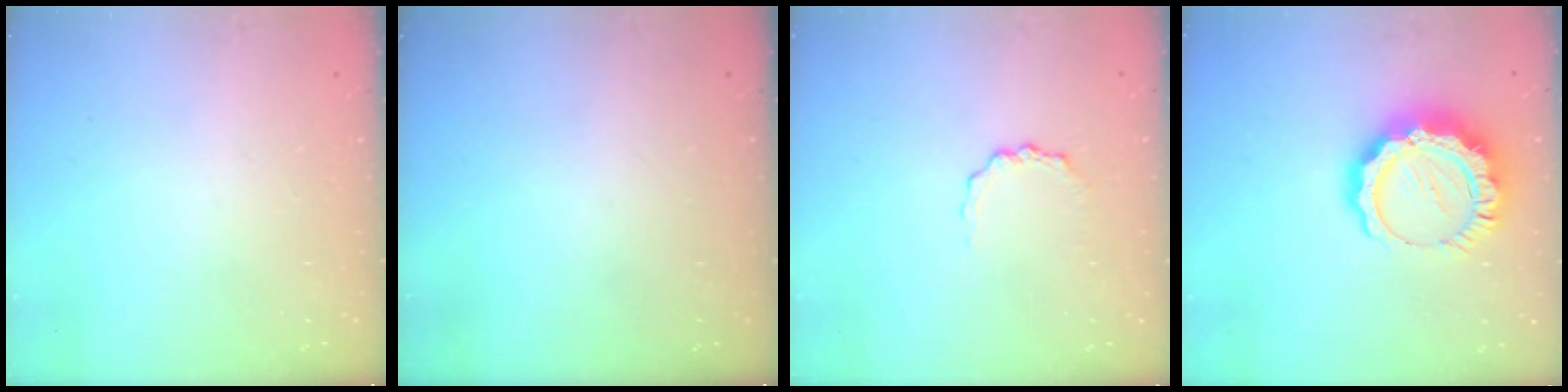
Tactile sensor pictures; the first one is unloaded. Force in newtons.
{"total": 0.0}
{"total": 2.4, "press": 2.4, "slide": 0.3}
{"total": 14.3, "press": 14.2, "slide": 1.4}